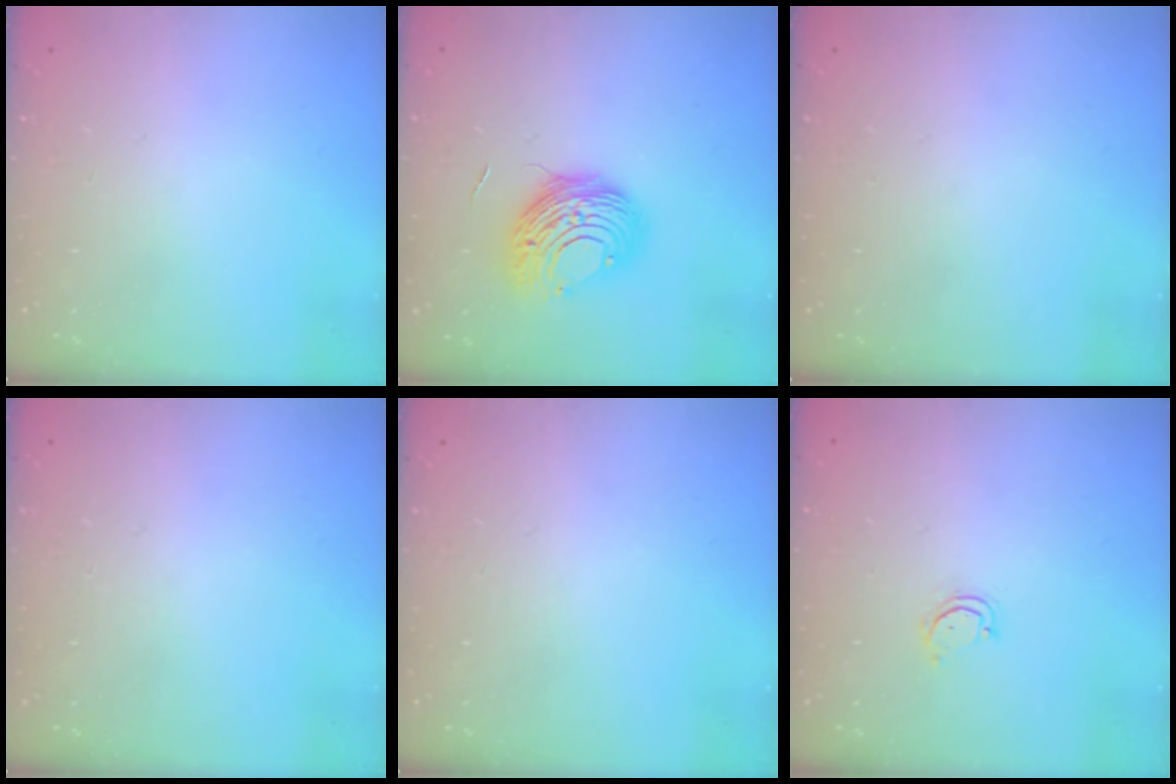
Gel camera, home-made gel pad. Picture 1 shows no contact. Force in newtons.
{"total": 10.7, "press": 10.7, "slide": 0.6}
{"total": 0.0}
{"total": 0.0}
{"total": 0.0}
{"total": 2.9, "press": 2.9, "slide": 0.3}